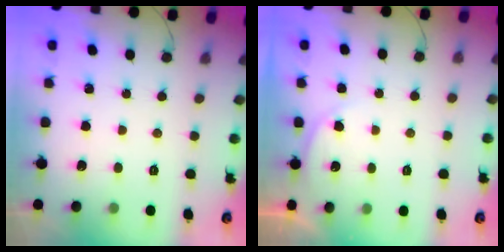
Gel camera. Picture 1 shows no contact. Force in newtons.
{"total": 3.9, "press": 3.8, "slide": 0.5}